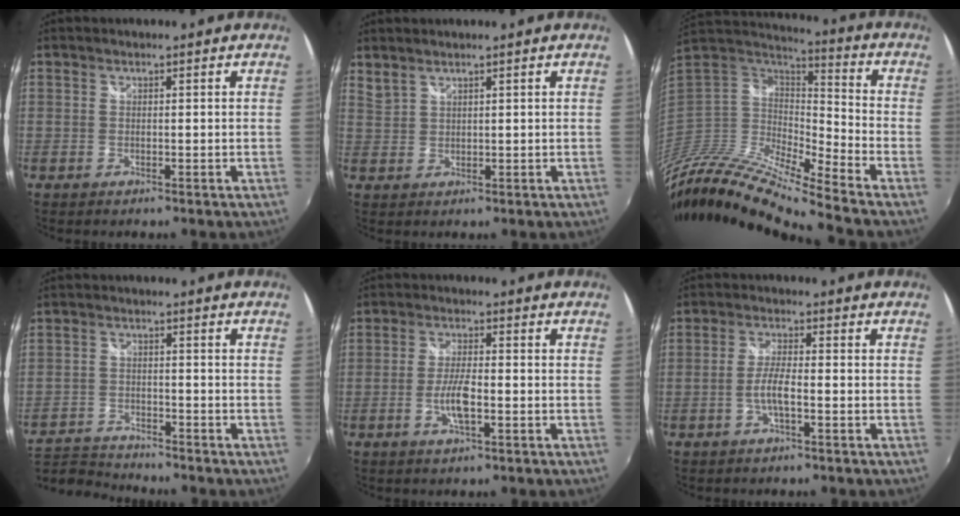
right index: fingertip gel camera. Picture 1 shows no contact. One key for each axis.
{"total": 1.7, "fx": 1.6, "fy": 0.3, "fz": 0.4, "tx": -0.007, "ty": 0.003, "tz": 0.034}
{"total": 22.4, "fx": -17.8, "fy": 3.3, "fz": 13.2, "tx": -0.266, "ty": -0.047, "tz": -0.342}
{"total": 9.3, "fx": -8.8, "fy": 2.2, "fz": 1.8, "tx": -0.069, "ty": -0.003, "tz": -0.164}
{"total": 5.1, "fx": -1.7, "fy": 1.1, "fz": 4.7, "tx": -0.098, "ty": 0.001, "tz": -0.034}
{"total": 3.8, "fx": -1.4, "fy": 0.4, "fz": 3.5, "tx": -0.077, "ty": 0.006, "tz": -0.027}